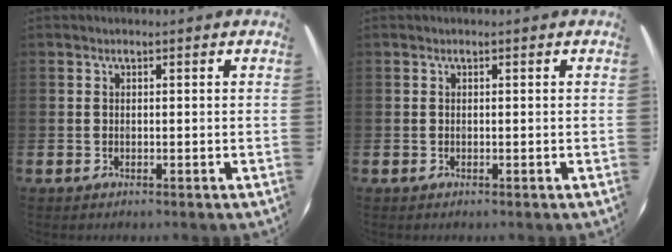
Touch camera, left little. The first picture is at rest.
{"total": 0.0}